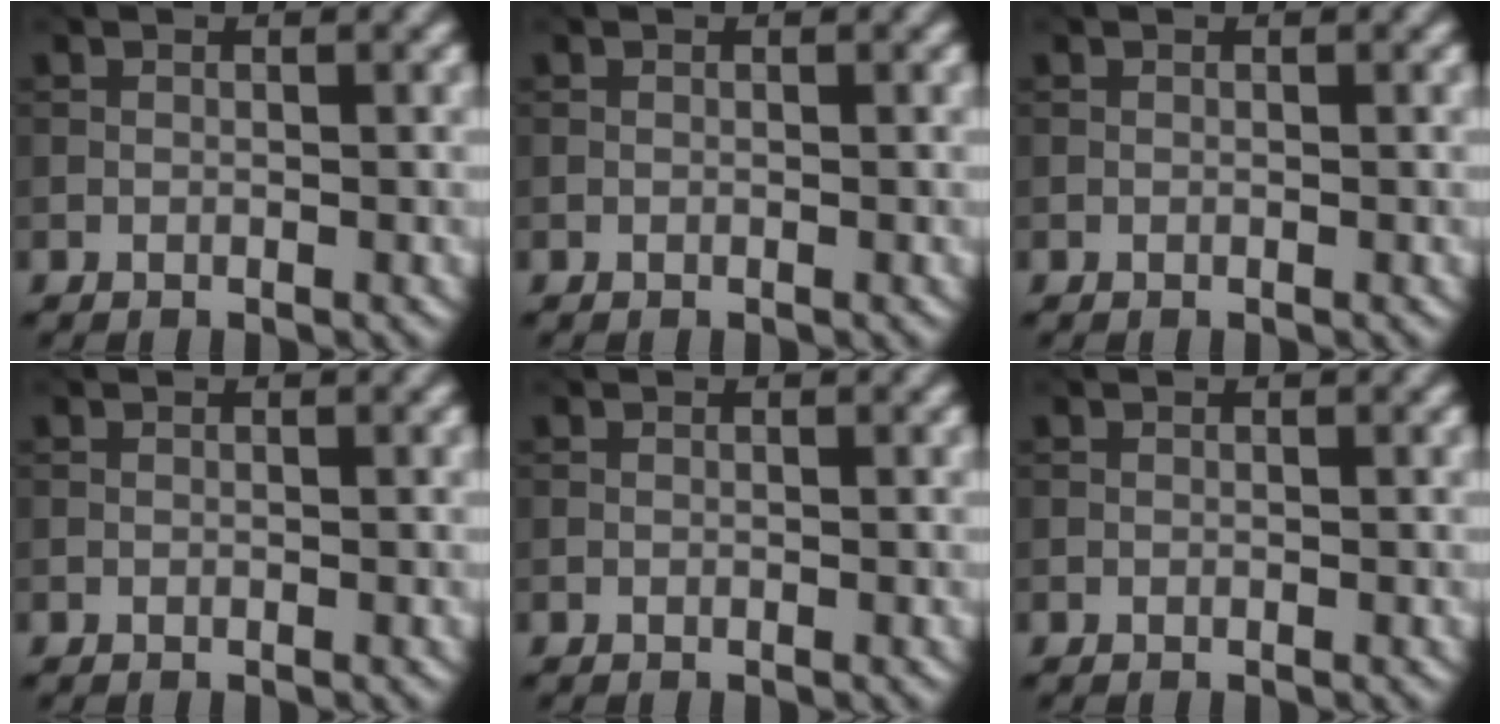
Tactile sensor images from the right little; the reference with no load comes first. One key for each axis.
{"total": 0.0}
{"total": 0.0}
{"total": 0.0}
{"total": 0.0}
{"total": 0.0}